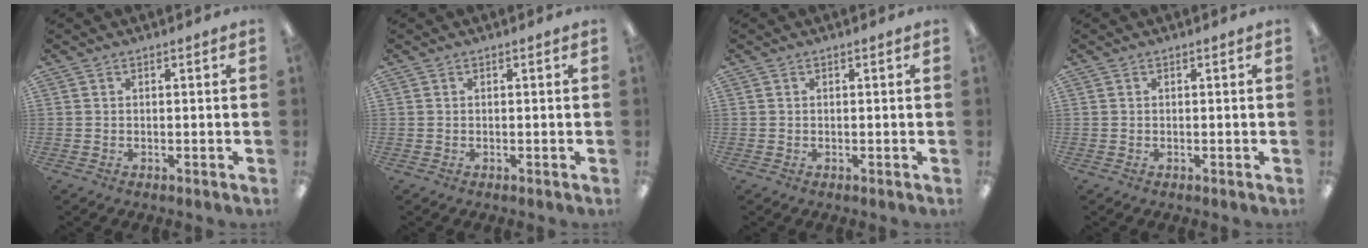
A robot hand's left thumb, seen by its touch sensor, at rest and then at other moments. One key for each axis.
{"total": 0.0}
{"total": 0.0}
{"total": 0.0}